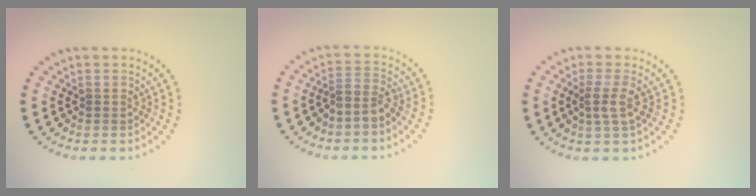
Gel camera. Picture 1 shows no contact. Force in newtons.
{"total": 2.2, "press": 1.6, "slide": 1.5}
{"total": 2.0, "press": 1.6, "slide": 1.2}